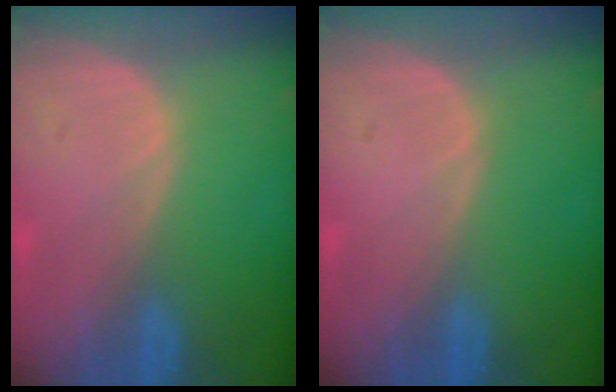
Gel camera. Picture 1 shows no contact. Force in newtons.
{"total": 0.0}